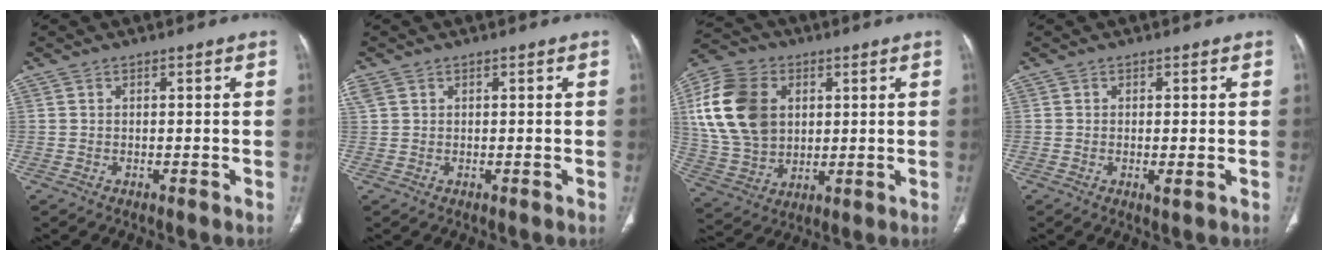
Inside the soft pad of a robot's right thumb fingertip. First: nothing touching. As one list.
[{"total": 2.1, "force": [1.1, 1.5, 1.0], "torque": [-0.031, 0.013, 0.030]}, {"total": 18.3, "force": [4.1, 13.5, 11.7], "torque": [-0.215, -0.002, 0.083]}, {"total": 1.7, "force": [-0.3, 0.3, 1.6], "torque": [-0.030, -0.007, -0.008]}]